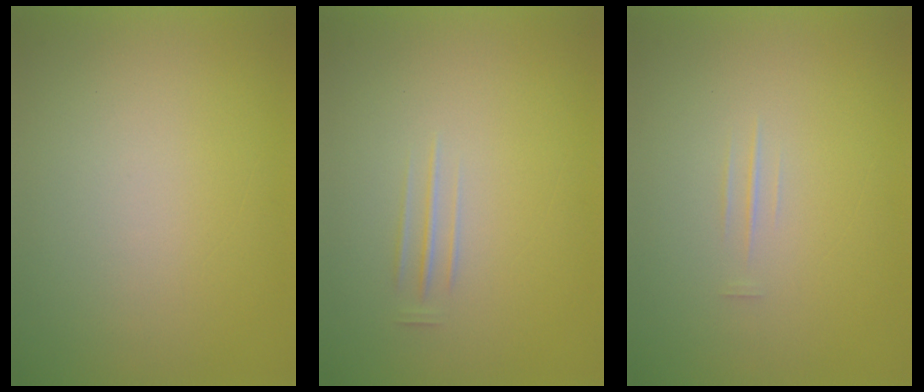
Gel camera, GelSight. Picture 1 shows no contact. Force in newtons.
{"total": 1.4}
{"total": 1.3}